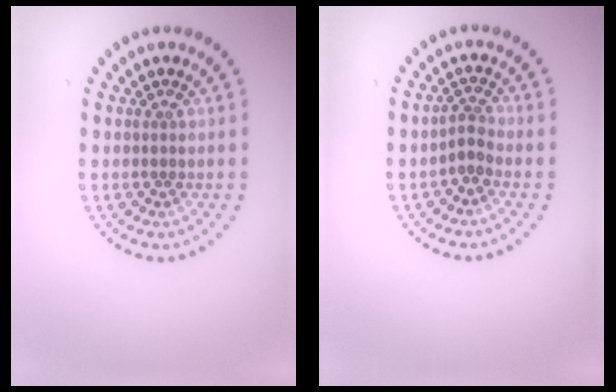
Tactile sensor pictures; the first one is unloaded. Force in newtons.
{"total": 1.7, "press": 1.1, "slide": 1.3}